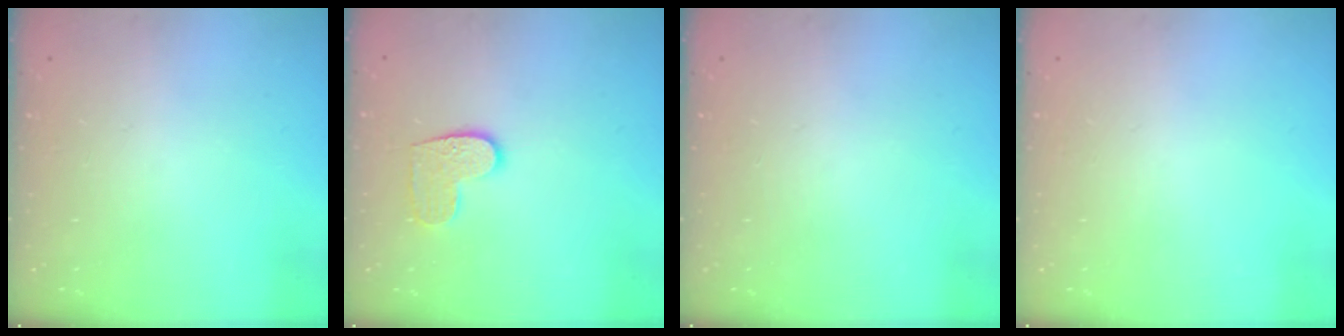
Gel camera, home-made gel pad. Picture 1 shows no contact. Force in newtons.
{"total": 7.4, "press": 7.4, "slide": 0.2}
{"total": 0.0}
{"total": 0.0}